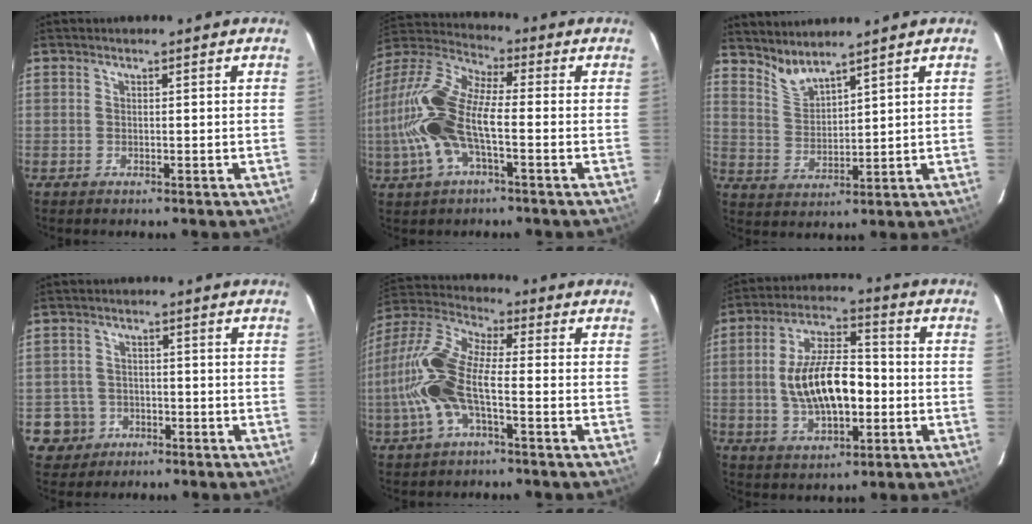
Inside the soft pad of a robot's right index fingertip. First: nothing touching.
{"total": 17.2, "force": [-3.1, 6.6, 15.6], "torque": [-0.327, 0.005, -0.069]}
{"total": 5.2, "force": [4.8, 0.7, 1.7], "torque": [-0.033, -0.005, 0.101]}
{"total": 5.7, "force": [-2.2, 5.2, 0.2], "torque": [-0.018, 0.025, -0.035]}
{"total": 14.2, "force": [-3.1, 4.8, 12.9], "torque": [-0.281, 0.005, -0.065]}
{"total": 14.4, "force": [-1.6, 6.6, 12.7], "torque": [-0.238, 0.012, -0.022]}